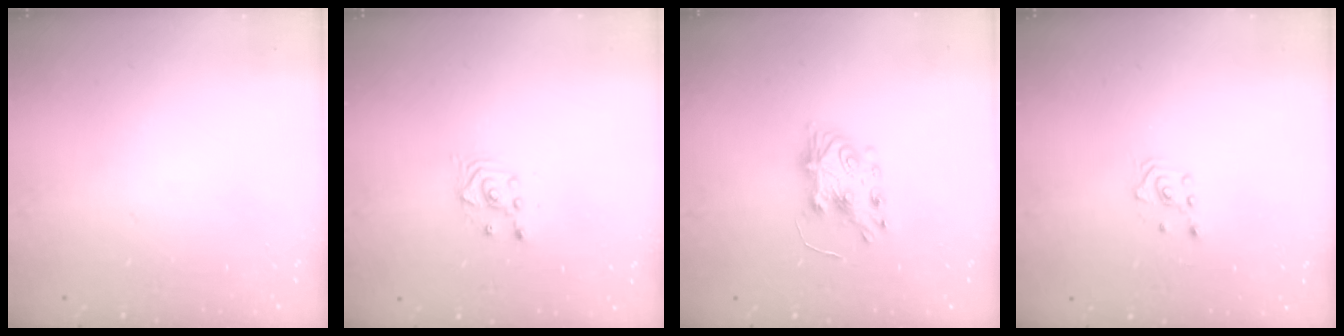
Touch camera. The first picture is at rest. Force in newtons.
{"total": 2.5, "press": 2.5, "slide": 0.1}
{"total": 7.7, "press": 7.7, "slide": 0.5}
{"total": 2.0, "press": 2.0, "slide": 0.2}